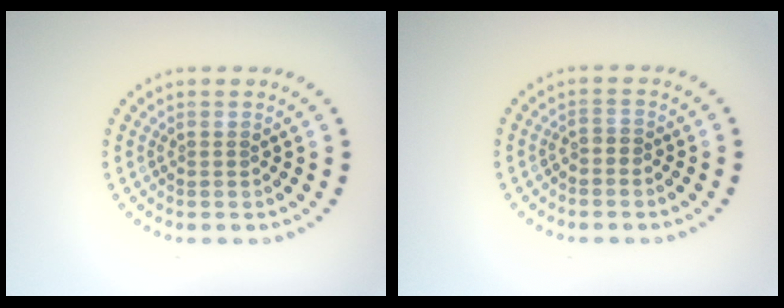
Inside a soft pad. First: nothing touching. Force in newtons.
{"total": 0.6, "press": 0.4, "slide": 0.4}